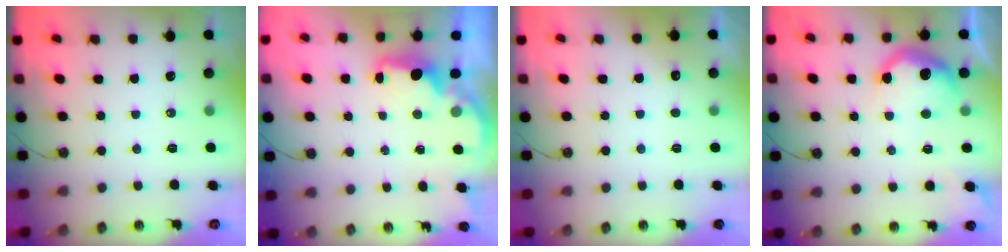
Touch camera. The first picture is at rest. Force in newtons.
{"total": 2.3, "press": 2.2, "slide": 0.7}
{"total": 2.9, "press": 2.7, "slide": 1.0}
{"total": 15.2, "press": 15.1, "slide": 1.4}